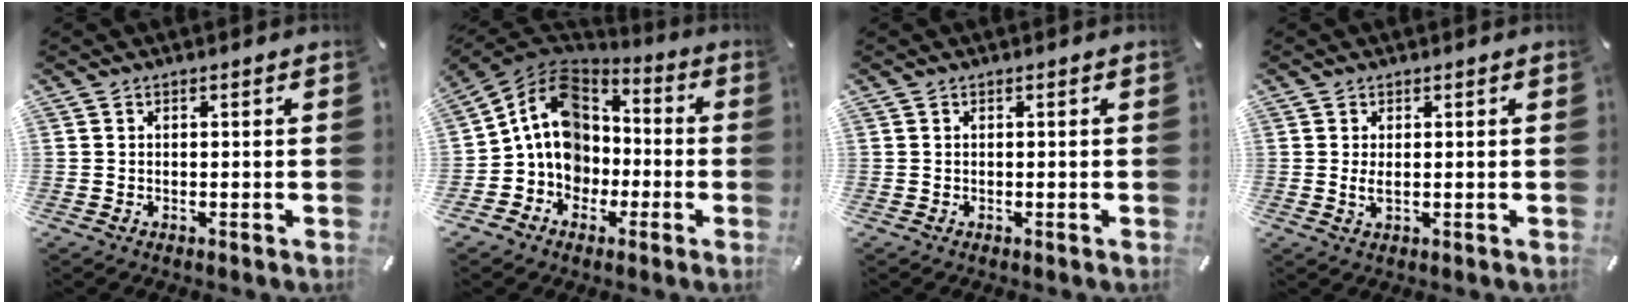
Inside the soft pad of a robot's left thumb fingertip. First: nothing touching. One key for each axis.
{"total": 13.2, "fx": -1.2, "fy": 11.8, "fz": 5.7, "tx": -0.124, "ty": 0.012, "tz": -0.021}
{"total": 0.0}
{"total": 2.3, "fx": 0.4, "fy": 0.8, "fz": 2.1, "tx": -0.034, "ty": -0.002, "tz": 0.004}